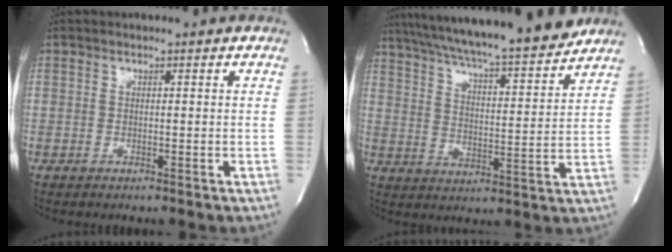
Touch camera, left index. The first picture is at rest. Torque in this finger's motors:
{"motor_torque": [0.37, -0.39, 0.84, 0.21]}